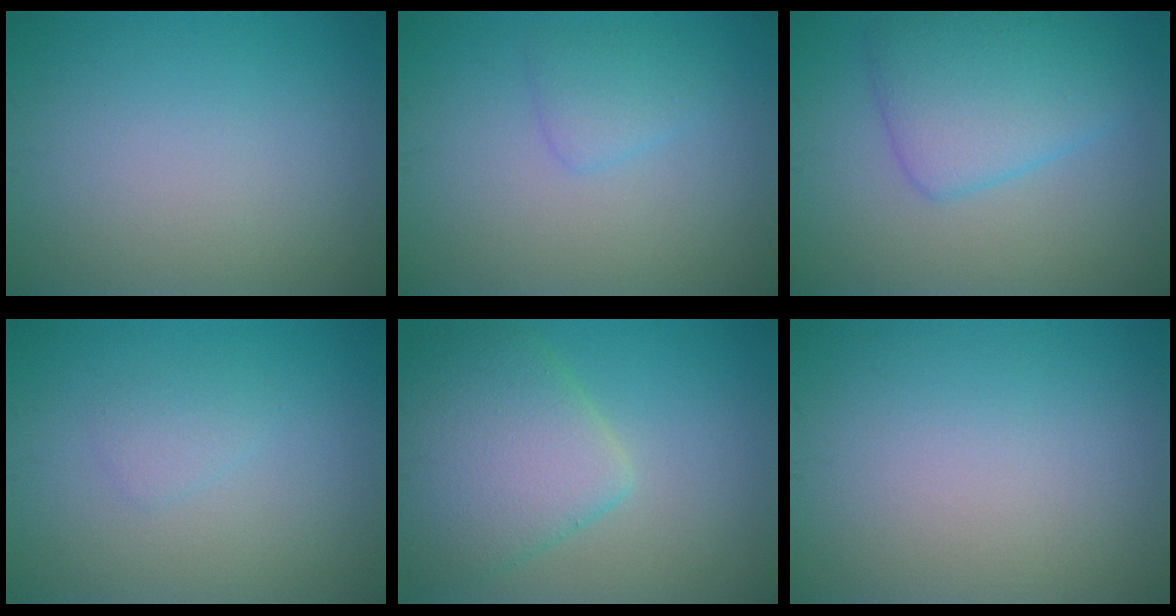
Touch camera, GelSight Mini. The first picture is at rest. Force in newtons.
{"total": 1.8, "press": 1.8, "slide": 0.1}
{"total": 5.4, "press": 5.4, "slide": 0.1}
{"total": 1.1, "press": 1.1, "slide": 0.1}
{"total": 6.7, "press": 6.7, "slide": 0.3}
{"total": 0.0}